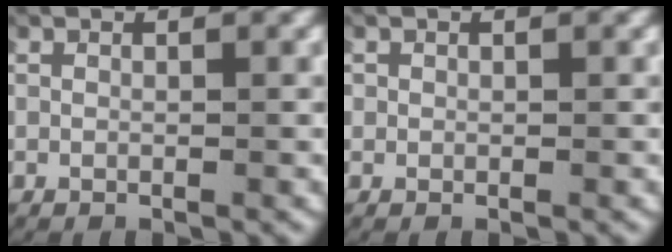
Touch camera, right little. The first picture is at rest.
{"total": 0.6, "force": [-0.1, 0.5, -0.2], "torque": [0.000, 0.003, -0.006]}